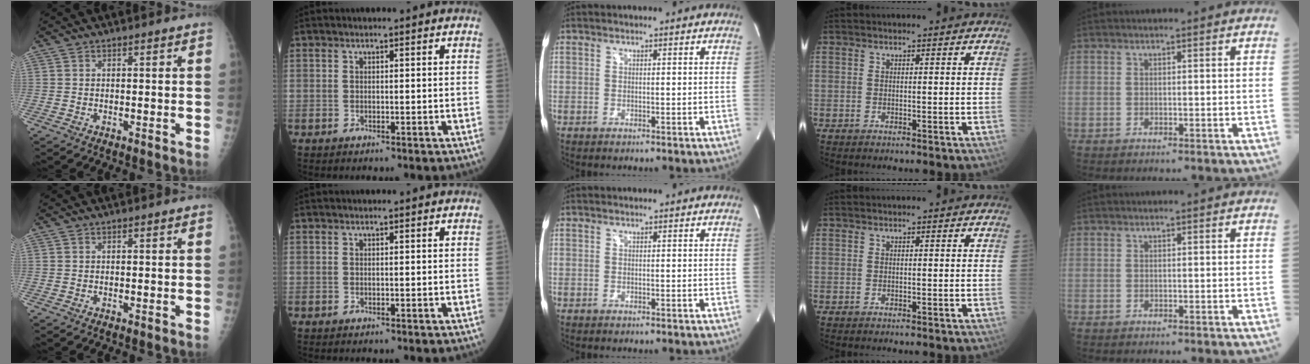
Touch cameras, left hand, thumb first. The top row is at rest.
{}